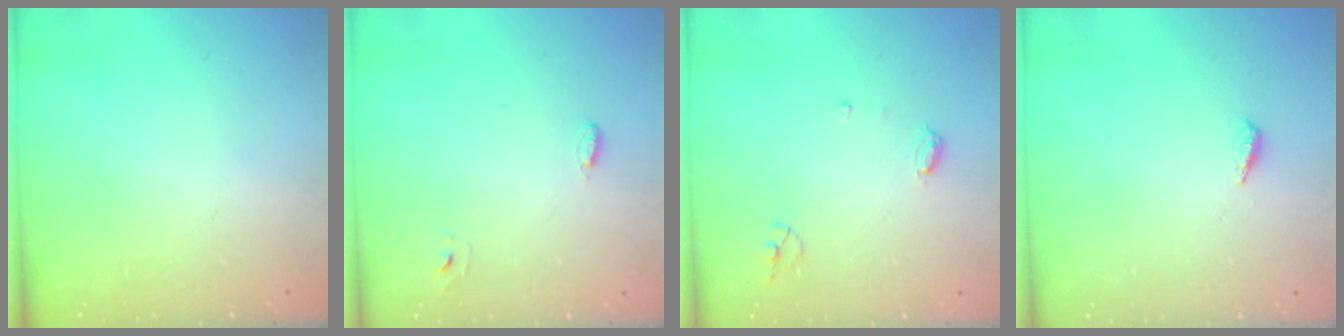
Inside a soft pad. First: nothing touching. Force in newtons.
{"total": 2.6, "press": 2.5, "slide": 0.6}
{"total": 4.7, "press": 4.6, "slide": 0.5}
{"total": 4.8, "press": 4.8, "slide": 0.4}